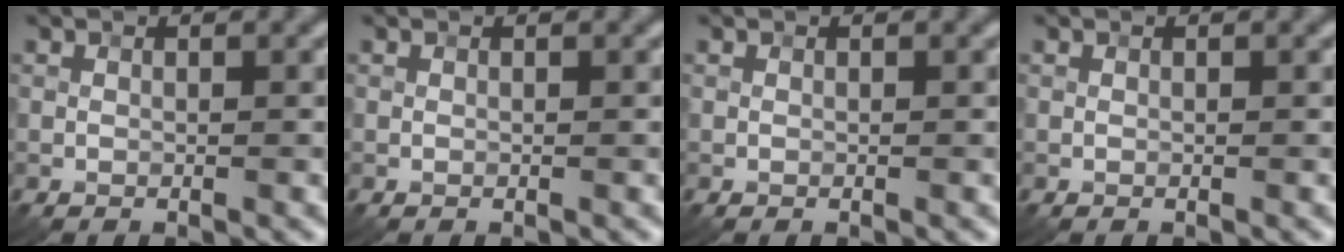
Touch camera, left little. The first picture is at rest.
{"total": 0.0}
{"total": 0.0}
{"total": 0.0}